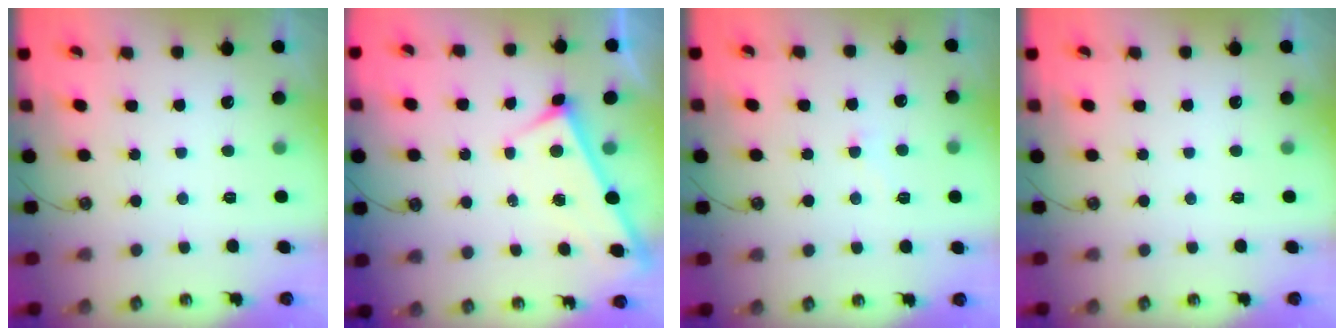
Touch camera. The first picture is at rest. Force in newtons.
{"total": 3.0, "press": 3.0, "slide": 0.1}
{"total": 2.4, "press": 2.3, "slide": 0.7}
{"total": 0.0}